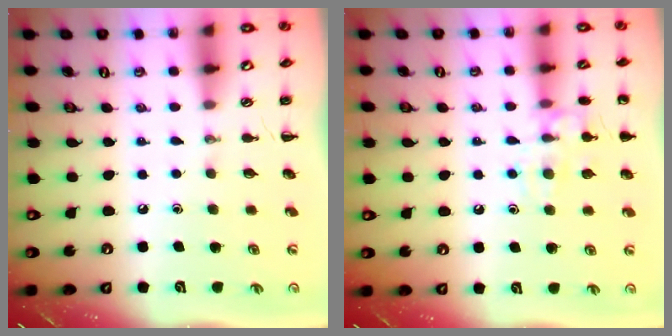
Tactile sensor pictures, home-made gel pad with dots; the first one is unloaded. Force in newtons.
{"total": 11.3, "press": 11.2, "slide": 0.8}